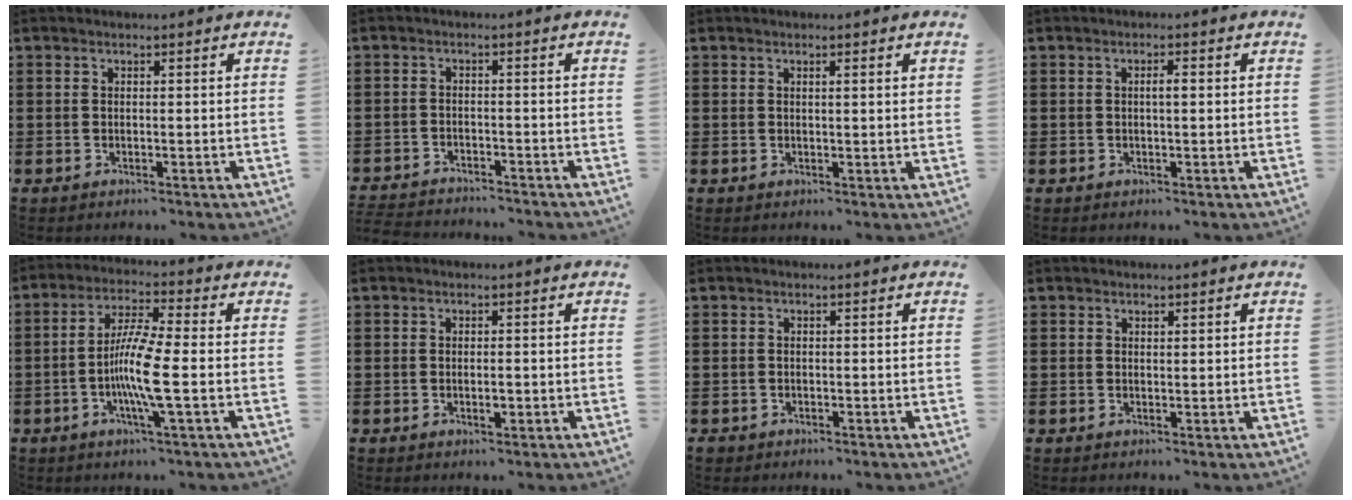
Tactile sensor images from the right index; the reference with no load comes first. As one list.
[{"total": 2.7, "force": [-2.7, 0.1, -0.1], "torque": [-0.004, 0.000, -0.059]}, {"total": 0.8, "force": [0.3, 0.0, 0.8], "torque": [-0.014, -0.001, 0.005]}, {"total": 1.4, "force": [0.1, 0.3, 1.3], "torque": [-0.025, 0.002, 0.000]}, {"total": 8.3, "force": [-1.9, 0.7, 8.1], "torque": [-0.173, -0.017, -0.045]}, {"total": 1.7, "force": [-0.5, 0.5, 1.5], "torque": [-0.028, 0.000, -0.008]}, {"total": 0.7, "force": [-0.5, 0.3, 0.0], "torque": [-0.003, 0.000, -0.012]}, {"total": 0.5, "force": [0.3, 0.3, 0.2], "torque": [-0.004, 0.002, 0.007]}]